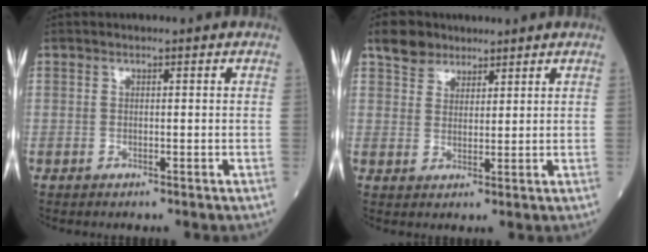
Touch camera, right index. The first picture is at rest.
{"total": 4.5, "force": [3.4, 2.9, 0.8], "torque": [-0.018, 0.016, 0.061]}